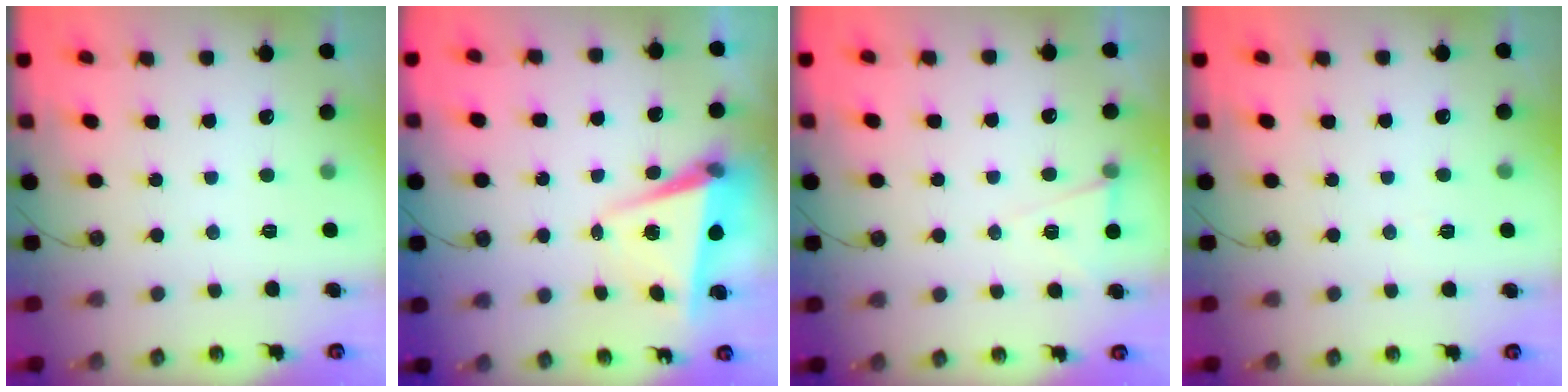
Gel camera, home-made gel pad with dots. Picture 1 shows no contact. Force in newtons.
{"total": 5.2, "press": 4.6, "slide": 2.3}
{"total": 6.3, "press": 4.4, "slide": 4.6}
{"total": 2.9, "press": 2.2, "slide": 1.9}